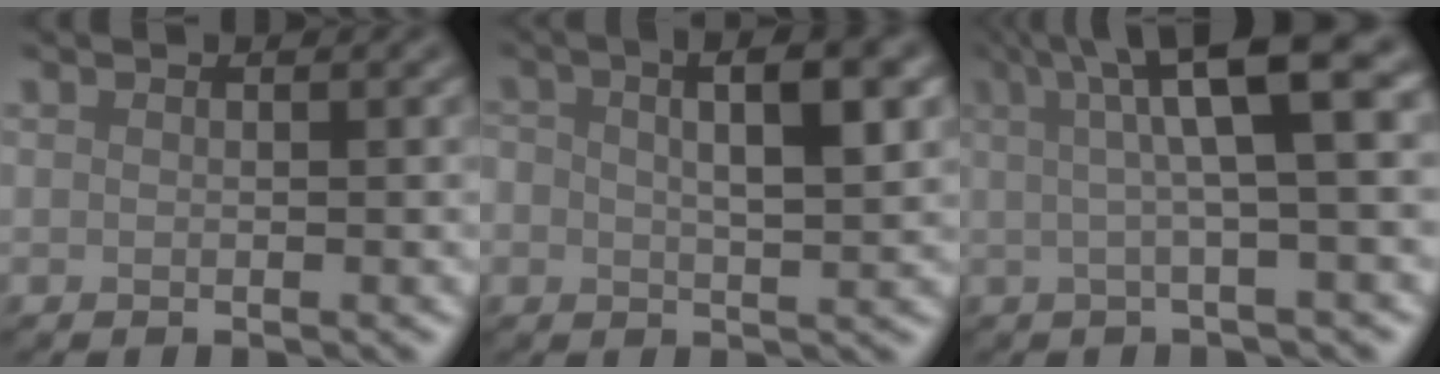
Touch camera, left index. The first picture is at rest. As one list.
[{"total": 5.5, "force": [1.4, 2.2, 4.9], "torque": [-0.065, 0.013, 0.017]}, {"total": 8.1, "force": [2.7, 1.7, 7.5], "torque": [-0.099, 0.023, 0.039]}]